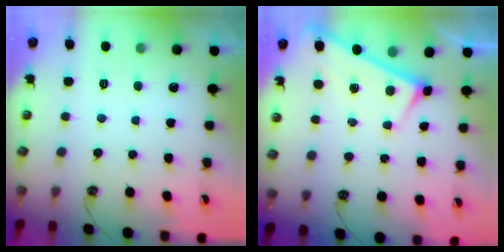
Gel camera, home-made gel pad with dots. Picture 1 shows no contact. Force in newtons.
{"total": 3.2, "press": 3.2, "slide": 0.4}